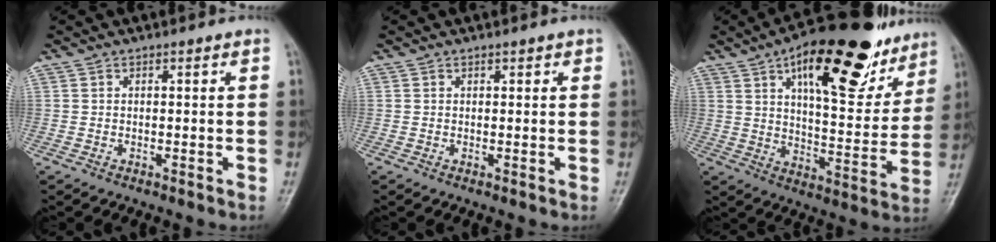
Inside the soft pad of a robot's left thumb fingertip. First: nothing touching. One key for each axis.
{"total": 0.9, "fx": 0.7, "fy": 0.5, "fz": 0.4, "tx": 0.002, "ty": -0.003, "tz": 0.006}
{"total": 24.5, "fx": 14.0, "fy": 9.9, "fz": 17.5, "tx": -0.207, "ty": -0.037, "tz": 0.213}